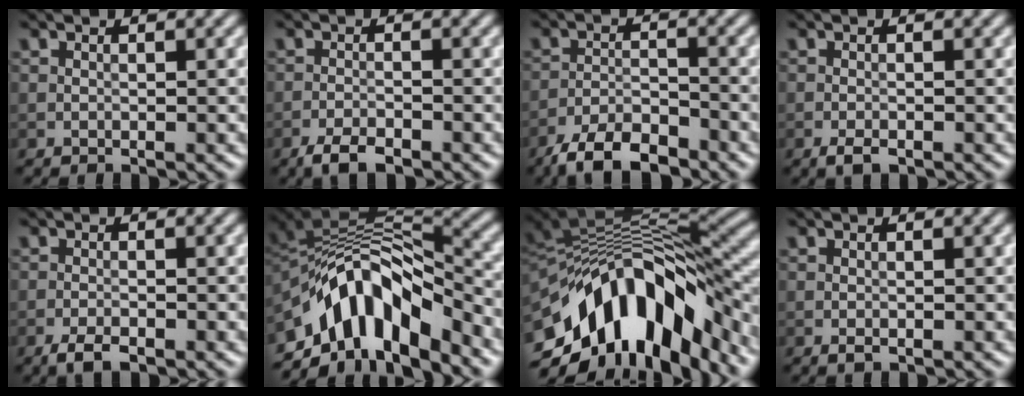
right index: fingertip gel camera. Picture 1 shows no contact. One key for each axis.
{"total": 2.7, "fx": -2.0, "fy": 0.9, "fz": 1.6, "tx": -0.030, "ty": -0.001, "tz": -0.042}
{"total": 5.7, "fx": -4.6, "fy": 1.8, "fz": 2.7, "tx": -0.043, "ty": -0.005, "tz": -0.092}
{"total": 1.4, "fx": -0.9, "fy": 0.5, "fz": 0.9, "tx": -0.019, "ty": -0.002, "tz": -0.017}
{"total": 2.1, "fx": -1.5, "fy": 0.7, "fz": 1.3, "tx": -0.028, "ty": -0.002, "tz": -0.029}
{"total": 11.6, "fx": -5.6, "fy": 5.6, "fz": 8.4, "tx": -0.128, "ty": 0.012, "tz": -0.105}
{"total": 14.3, "fx": -6.3, "fy": 7.0, "fz": 10.7, "tx": -0.187, "ty": 0.011, "tz": -0.106}
{"total": 0.7, "fx": -0.3, "fy": 0.3, "fz": 0.5, "tx": -0.009, "ty": -0.002, "tz": -0.005}